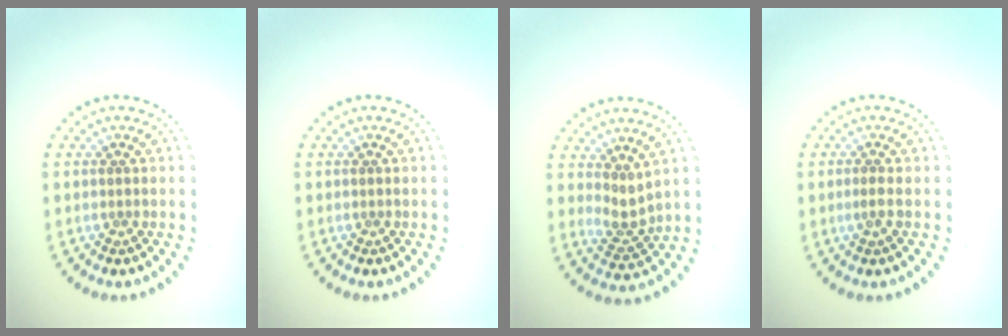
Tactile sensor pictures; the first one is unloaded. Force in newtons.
{"total": 0.0}
{"total": 2.1, "press": 1.5, "slide": 1.4}
{"total": 0.9, "press": 0.8, "slide": 0.5}